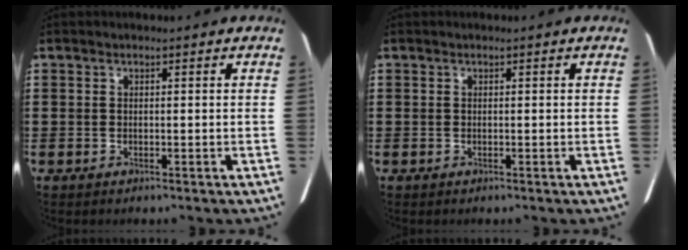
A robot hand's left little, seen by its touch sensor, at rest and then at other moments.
{"total": 0.0}